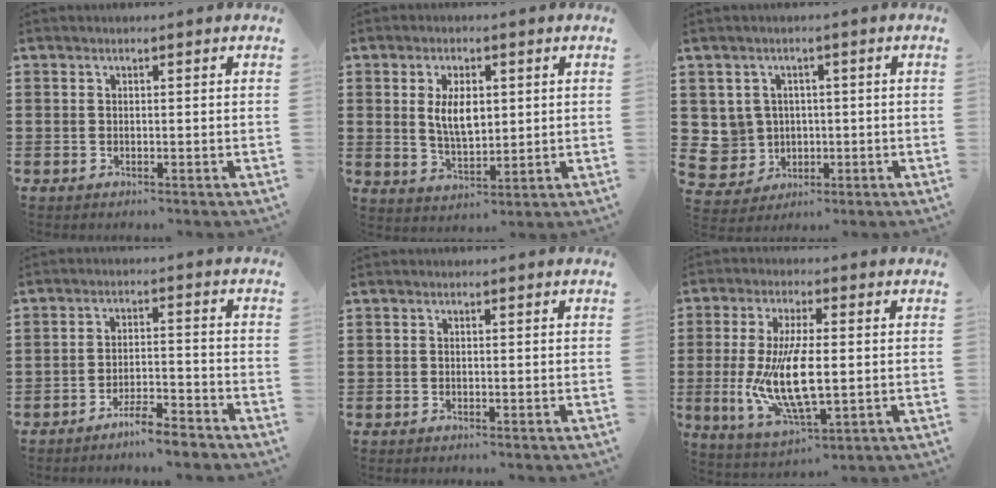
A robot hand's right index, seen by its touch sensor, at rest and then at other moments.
{"total": 5.9, "force": [1.1, 3.0, 5.0], "torque": [-0.087, 0.003, 0.014]}
{"total": 4.6, "force": [0.2, 4.5, 0.5], "torque": [-0.048, 0.005, 0.002]}
{"total": 4.7, "force": [-4.4, 0.1, 1.6], "torque": [-0.034, 0.001, -0.086]}
{"total": 0.0}
{"total": 11.8, "force": [-0.4, 4.6, 10.8], "torque": [-0.227, -0.018, -0.010]}